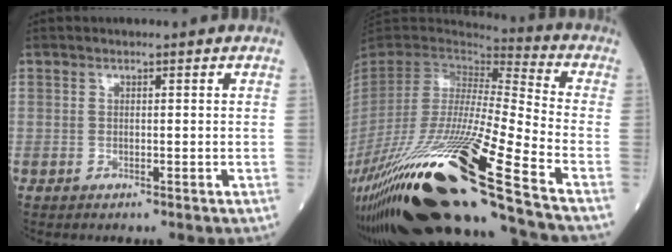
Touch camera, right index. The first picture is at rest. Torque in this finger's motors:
{"motor_torque": [1.22, -0.92, 1.06, 0.21]}